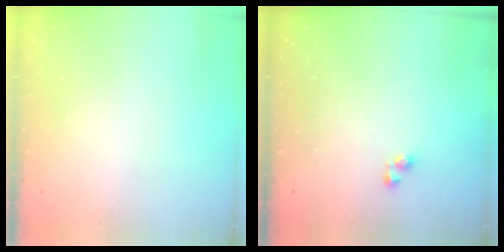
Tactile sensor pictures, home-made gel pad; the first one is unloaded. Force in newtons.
{"total": 3.7, "press": 3.7, "slide": 0.2}